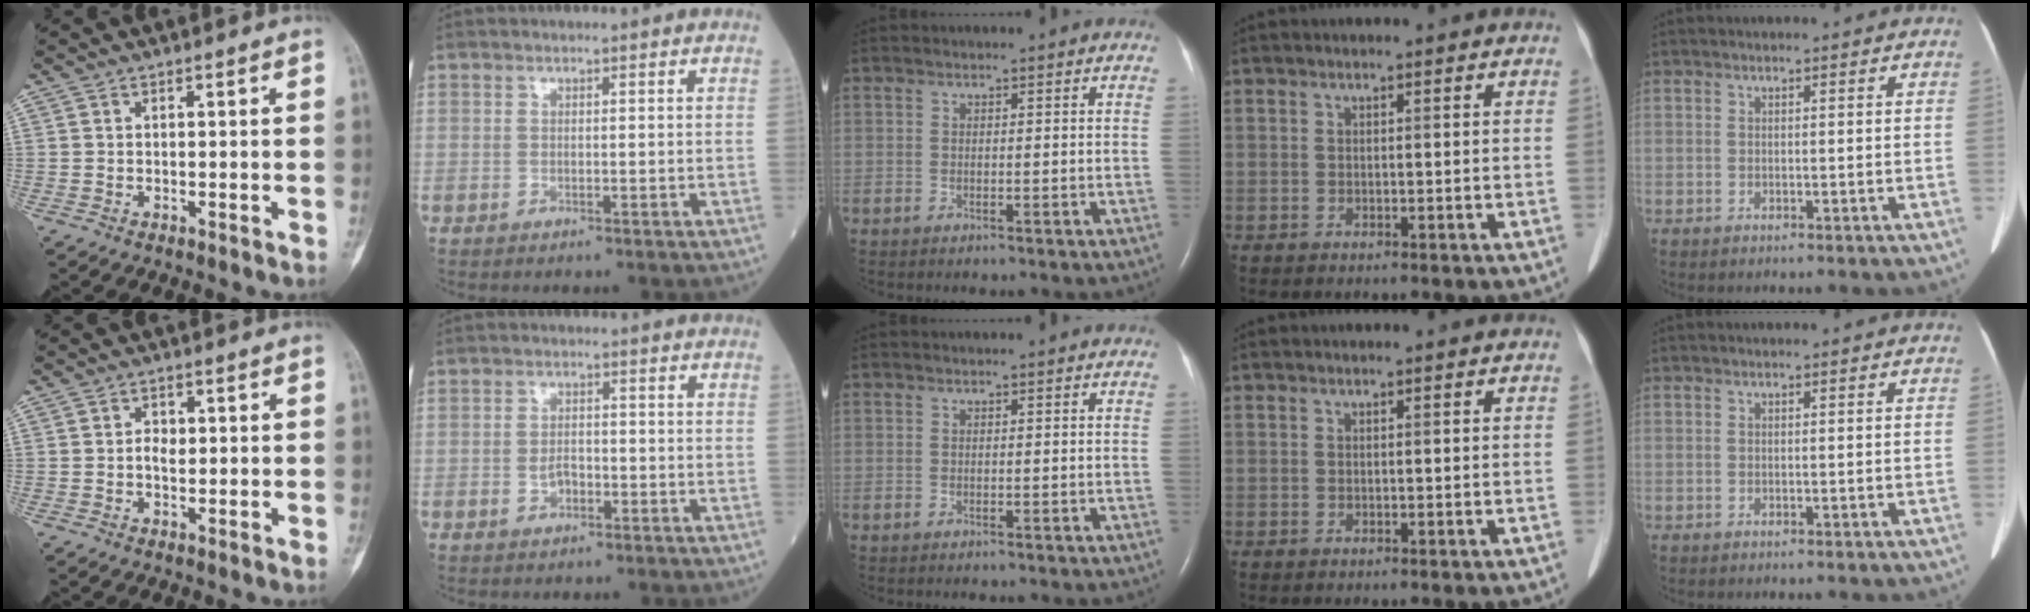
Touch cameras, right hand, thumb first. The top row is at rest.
{"thumb": {"total": 2.5, "force": [0.1, 1.8, 1.8], "torque": [-0.025, 0.002, -0.001]}, "index": {"total": 2.5, "force": [-0.9, 1.4, 1.9], "torque": [-0.033, 0.005, -0.014]}}